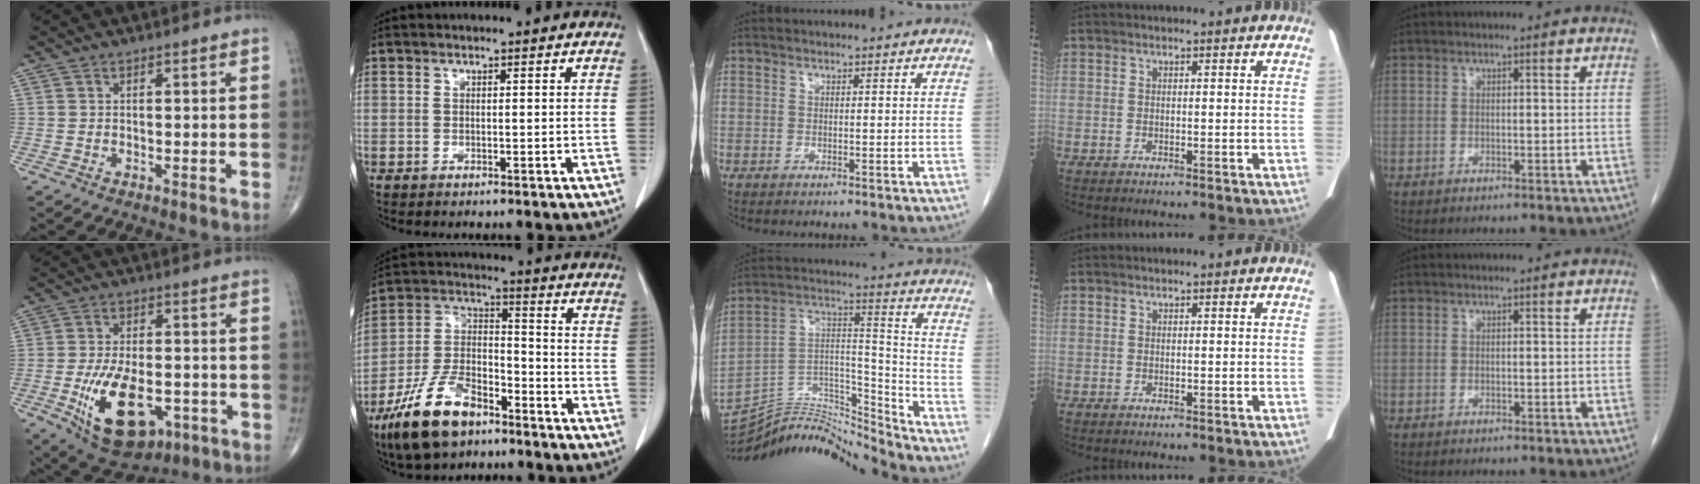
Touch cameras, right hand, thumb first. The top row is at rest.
{"thumb": {"total": 16.5, "force": [-5.5, 8.8, 12.9], "torque": [-0.205, 0.009, -0.072]}, "index": {"total": 13.8, "force": [-9.3, 5.8, 8.3], "torque": [-0.171, 0.001, -0.176]}, "middle": {"total": 16.3, "force": [-16.1, 0.2, 1.9], "torque": [-0.027, 0.049, -0.281]}}